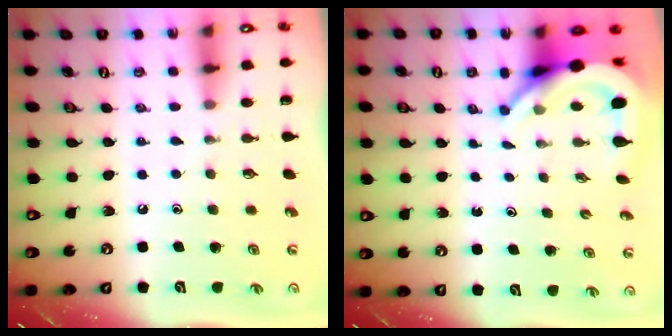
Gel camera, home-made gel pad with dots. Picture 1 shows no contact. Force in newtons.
{"total": 6.2, "press": 6.1, "slide": 0.7}